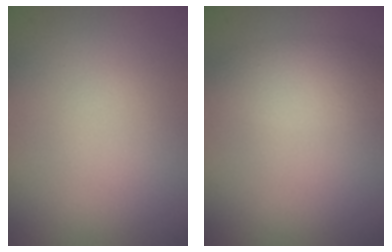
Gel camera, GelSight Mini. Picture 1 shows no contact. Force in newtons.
{"total": 2.4, "press": 2.4, "slide": 0.1}